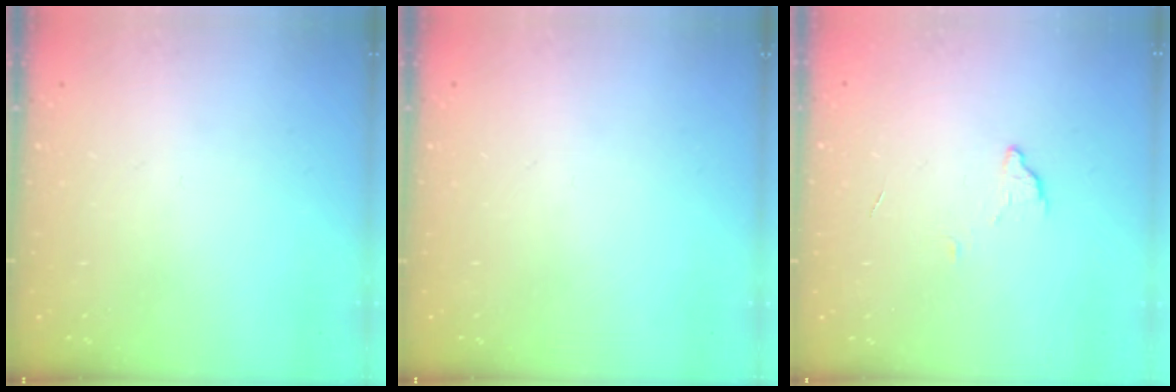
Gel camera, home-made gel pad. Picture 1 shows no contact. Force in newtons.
{"total": 0.0}
{"total": 3.2, "press": 3.2, "slide": 0.2}